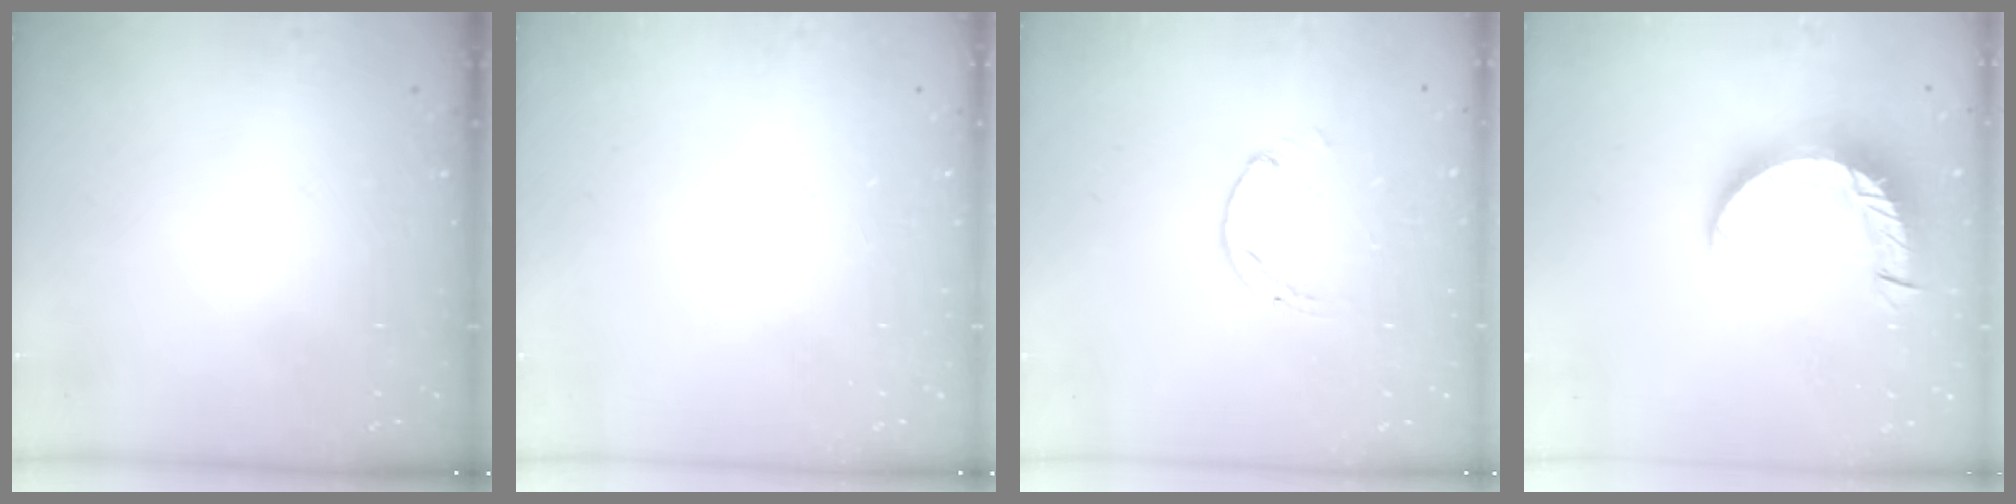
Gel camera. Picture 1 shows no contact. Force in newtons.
{"total": 0.0}
{"total": 0.0}
{"total": 11.4, "press": 11.3, "slide": 1.1}